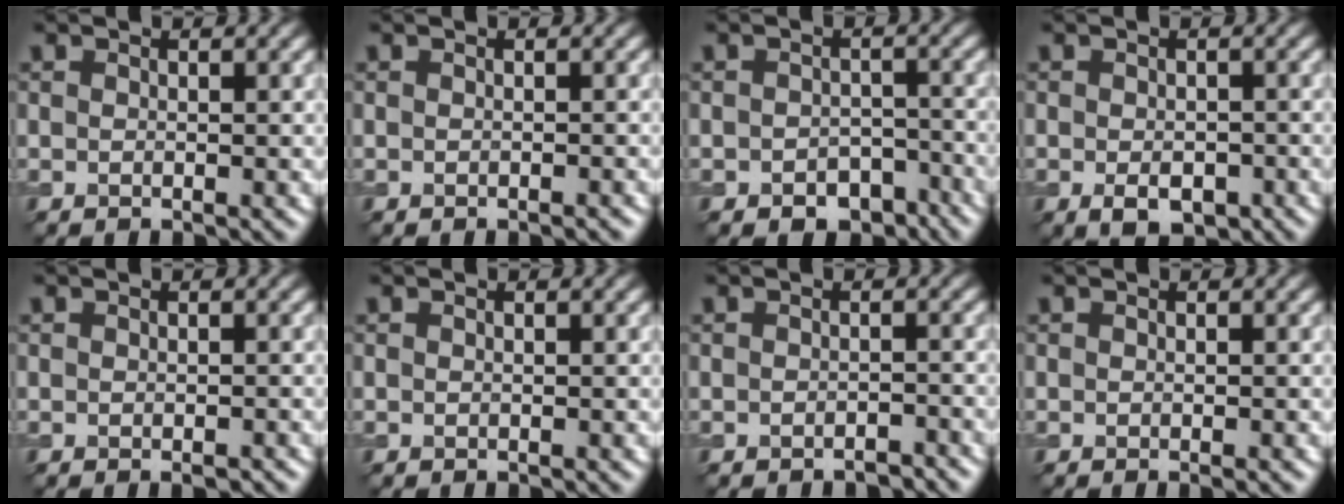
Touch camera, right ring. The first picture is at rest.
{"total": 0.5, "force": [-0.4, 0.1, 0.3], "torque": [-0.002, 0.000, -0.005]}
{"total": 3.6, "force": [-2.4, 2.2, 1.6], "torque": [-0.015, -0.005, -0.032]}
{"total": 3.0, "force": [-1.2, 1.7, 2.1], "torque": [-0.032, -0.007, -0.018]}
{"total": 0.9, "force": [-0.5, 0.3, 0.6], "torque": [-0.009, -0.003, -0.006]}
{"total": 0.0}
{"total": 1.4, "force": [-1.3, 0.4, 0.4], "torque": [-0.004, 0.002, -0.018]}
{"total": 0.6, "force": [-0.3, 0.0, 0.5], "torque": [-0.007, -0.003, -0.005]}